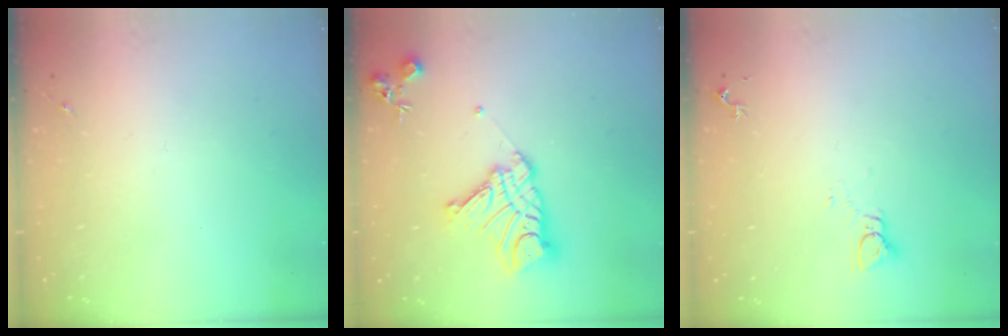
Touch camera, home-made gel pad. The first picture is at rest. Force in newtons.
{"total": 16.4, "press": 16.3, "slide": 1.4}
{"total": 2.7, "press": 2.7, "slide": 0.2}